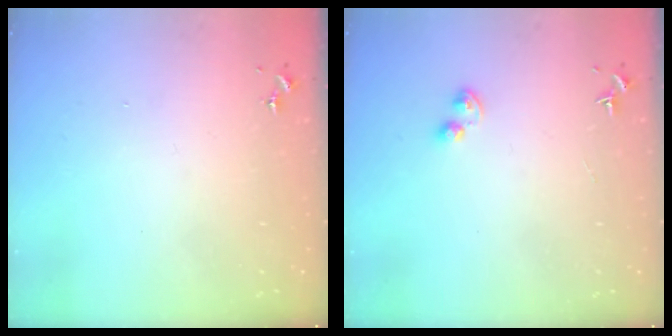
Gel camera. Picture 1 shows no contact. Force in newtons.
{"total": 3.3, "press": 3.2, "slide": 0.8}